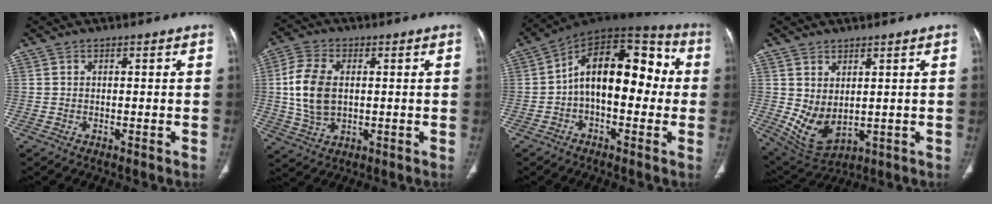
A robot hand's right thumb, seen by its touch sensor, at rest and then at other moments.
{"total": 10.4, "force": [0.8, 6.7, 7.9], "torque": [-0.167, 0.004, 0.021]}
{"total": 17.2, "force": [0.1, 9.5, 14.3], "torque": [-0.186, 0.053, -0.011]}
{"total": 7.8, "force": [0.7, 4.7, 6.2], "torque": [-0.104, -0.016, 0.041]}